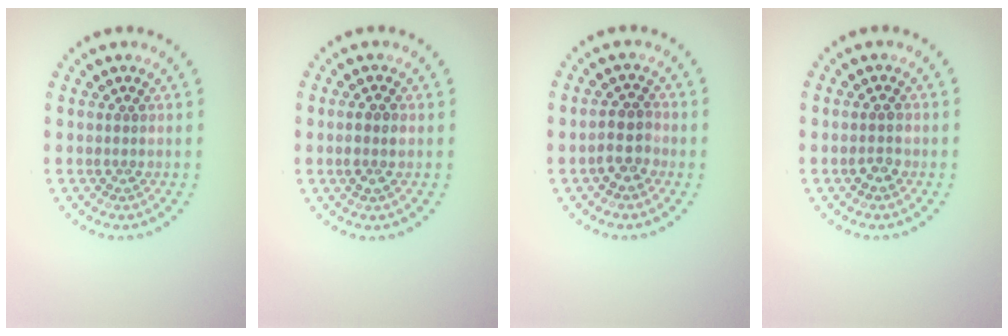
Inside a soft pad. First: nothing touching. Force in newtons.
{"total": 1.6, "press": 1.5, "slide": 0.6}
{"total": 2.4, "press": 2.1, "slide": 1.0}
{"total": 1.5, "press": 1.5, "slide": 0.2}